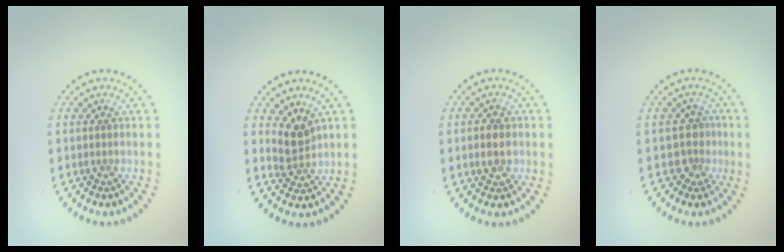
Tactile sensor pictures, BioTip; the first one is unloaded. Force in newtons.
{"total": 2.3, "press": 1.8, "slide": 1.5}
{"total": 2.1, "press": 2.1, "slide": 0.2}
{"total": 2.3, "press": 1.7, "slide": 1.6}